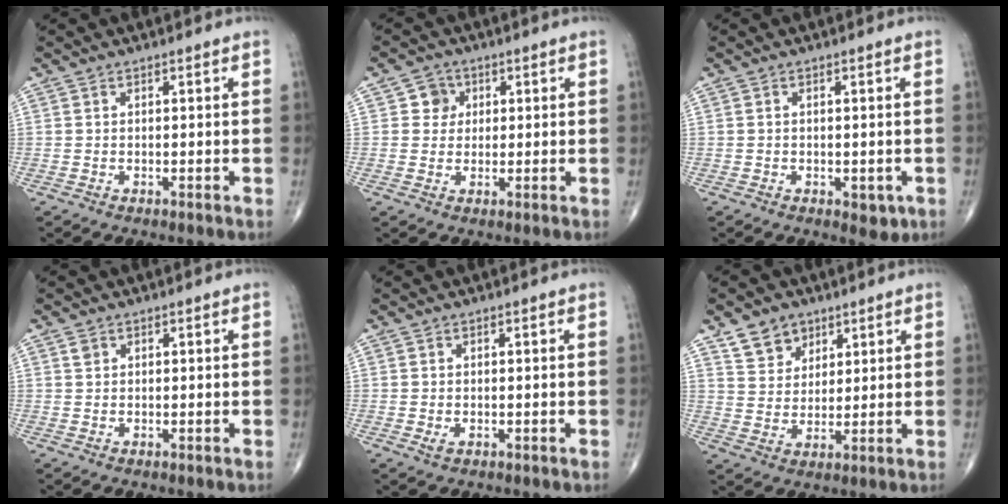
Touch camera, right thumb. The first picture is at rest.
{"total": 3.7, "force": [1.1, 3.5, 0.7], "torque": [0.013, 0.002, 0.010]}
{"total": 3.0, "force": [-1.0, 1.6, 2.4], "torque": [-0.012, -0.003, -0.006]}
{"total": 1.1, "force": [0.6, 0.8, 0.4], "torque": [0.000, 0.000, 0.011]}
{"total": 1.0, "force": [-0.2, 0.6, 0.8], "torque": [-0.011, 0.000, 0.000]}
{"total": 6.9, "force": [4.4, 4.9, 1.9], "torque": [-0.007, -0.028, 0.084]}